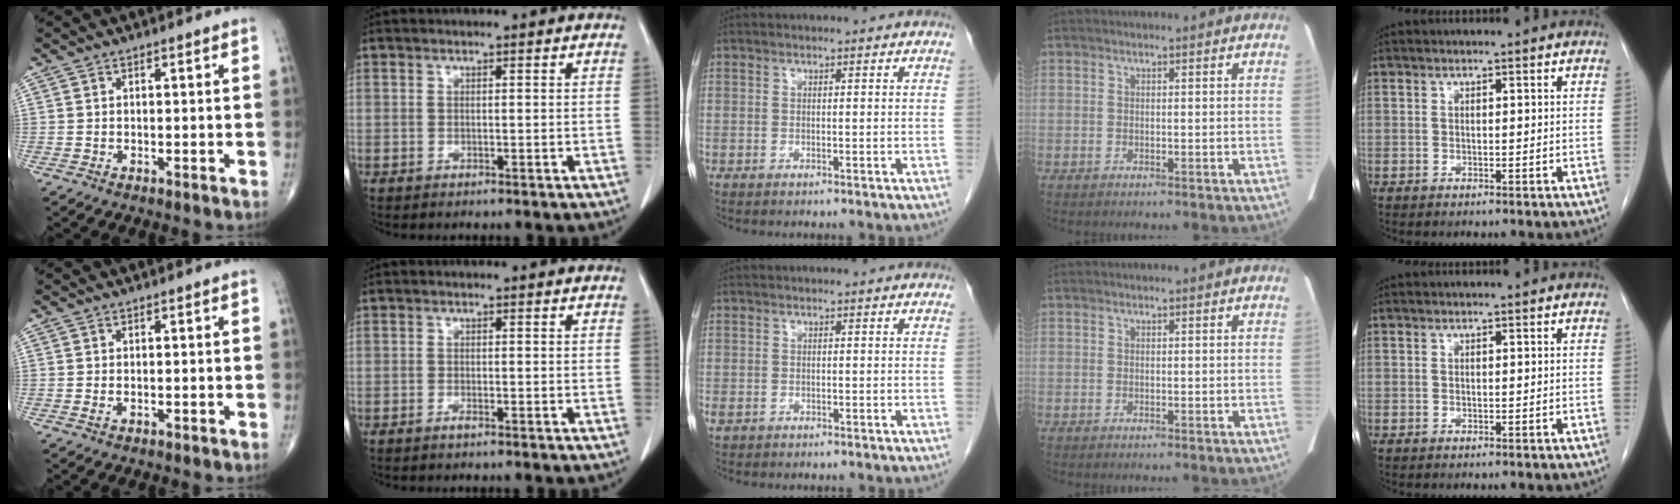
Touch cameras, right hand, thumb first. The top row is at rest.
{"thumb": {"total": 0.7, "force": [-0.1, 0.4, 0.6], "torque": [-0.014, -0.002, -0.002]}, "index": {"total": 0.7, "force": [-0.5, 0.1, 0.4], "torque": [-0.008, -0.001, -0.009]}, "middle": {"total": 0.8, "force": [-0.3, 0.6, 0.3], "torque": [-0.010, 0.002, -0.003]}}